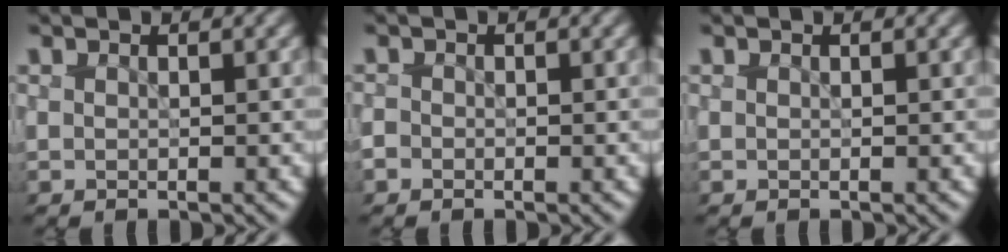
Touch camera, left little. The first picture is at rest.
{"total": 0.5, "force": [-0.4, 0.3, -0.1], "torque": [0.005, 0.004, -0.010]}
{"total": 0.0}